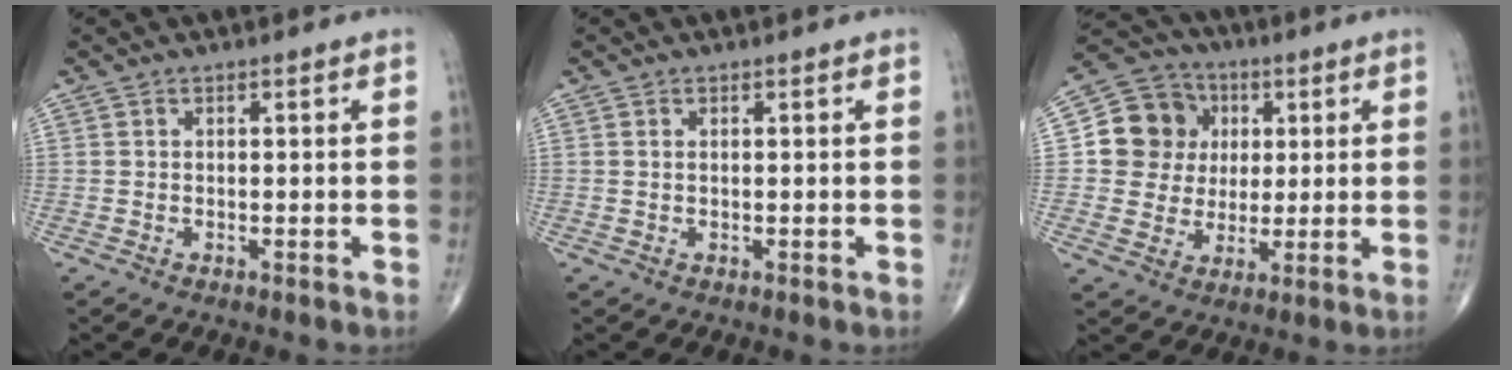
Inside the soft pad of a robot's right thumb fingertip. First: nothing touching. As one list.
[{"total": 0.0}, {"total": 12.4, "force": [2.3, 11.4, 4.2], "torque": [-0.042, 0.009, 0.037]}]